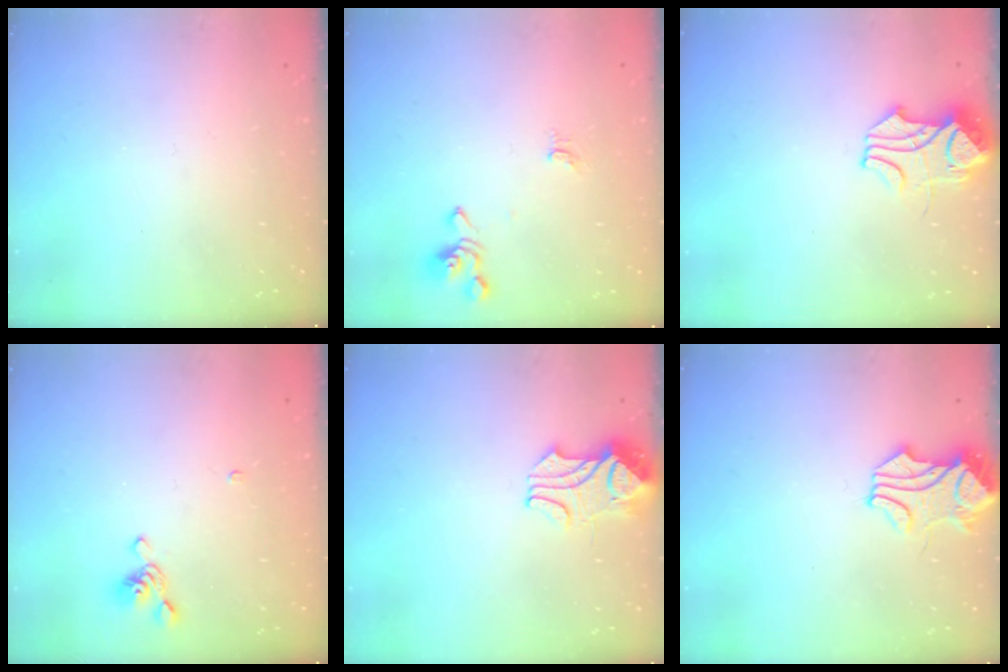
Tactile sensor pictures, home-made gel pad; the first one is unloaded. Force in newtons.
{"total": 1.3, "press": 1.3, "slide": 0.5}
{"total": 5.9, "press": 5.9, "slide": 0.9}
{"total": 5.5, "press": 5.4, "slide": 0.9}
{"total": 2.3, "press": 2.2, "slide": 0.8}
{"total": 1.4, "press": 1.4, "slide": 0.3}